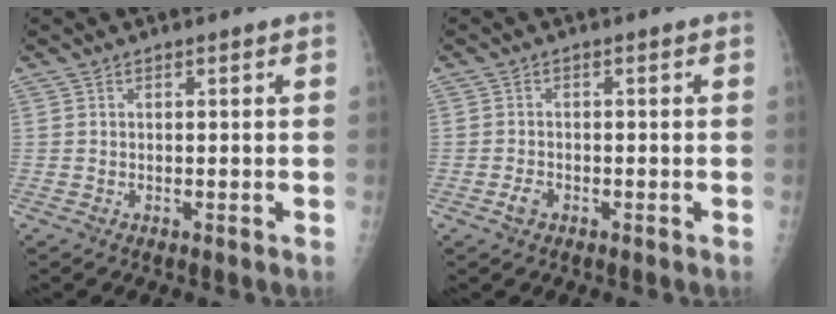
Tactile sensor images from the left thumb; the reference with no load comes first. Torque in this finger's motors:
{"motor_torque": [-0.34, 0.25, -0.01, -0.08, 0.00]}